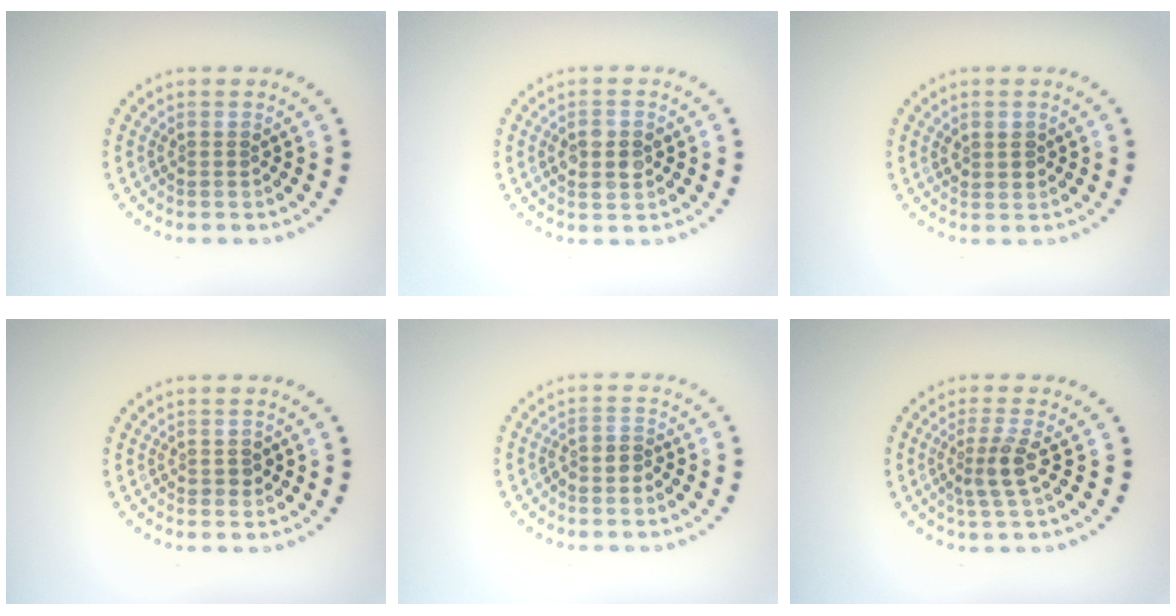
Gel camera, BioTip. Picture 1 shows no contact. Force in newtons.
{"total": 2.8, "press": 2.8, "slide": 0.2}
{"total": 1.6, "press": 1.5, "slide": 0.5}
{"total": 0.8, "press": 0.8, "slide": 0.2}
{"total": 1.3, "press": 1.0, "slide": 0.9}
{"total": 2.4, "press": 1.8, "slide": 1.6}